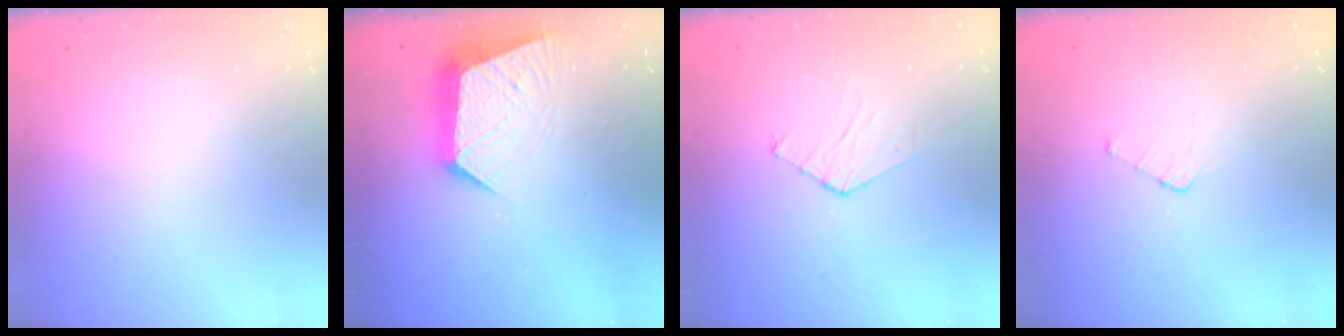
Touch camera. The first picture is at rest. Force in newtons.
{"total": 10.4, "press": 10.4, "slide": 0.7}
{"total": 3.5, "press": 3.5, "slide": 0.4}
{"total": 2.5, "press": 2.5, "slide": 0.3}